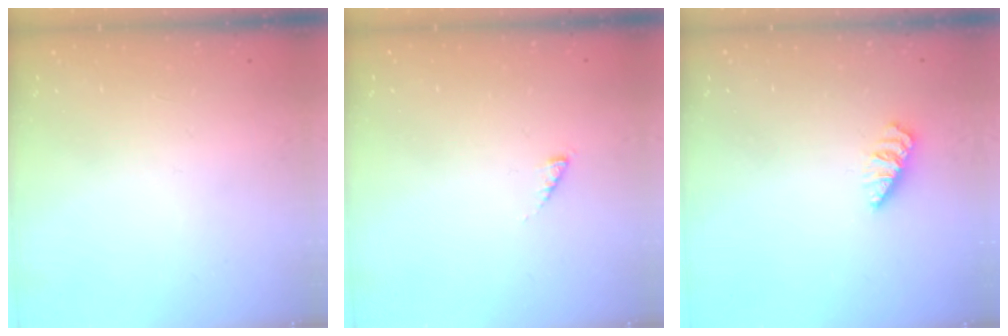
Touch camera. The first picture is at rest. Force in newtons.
{"total": 1.2, "press": 1.2, "slide": 0.3}
{"total": 0.0}